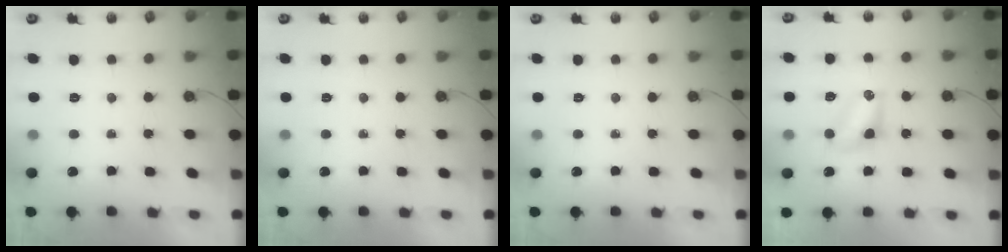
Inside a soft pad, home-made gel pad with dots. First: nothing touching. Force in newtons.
{"total": 0.0}
{"total": 0.0}
{"total": 6.0, "press": 5.9, "slide": 0.8}